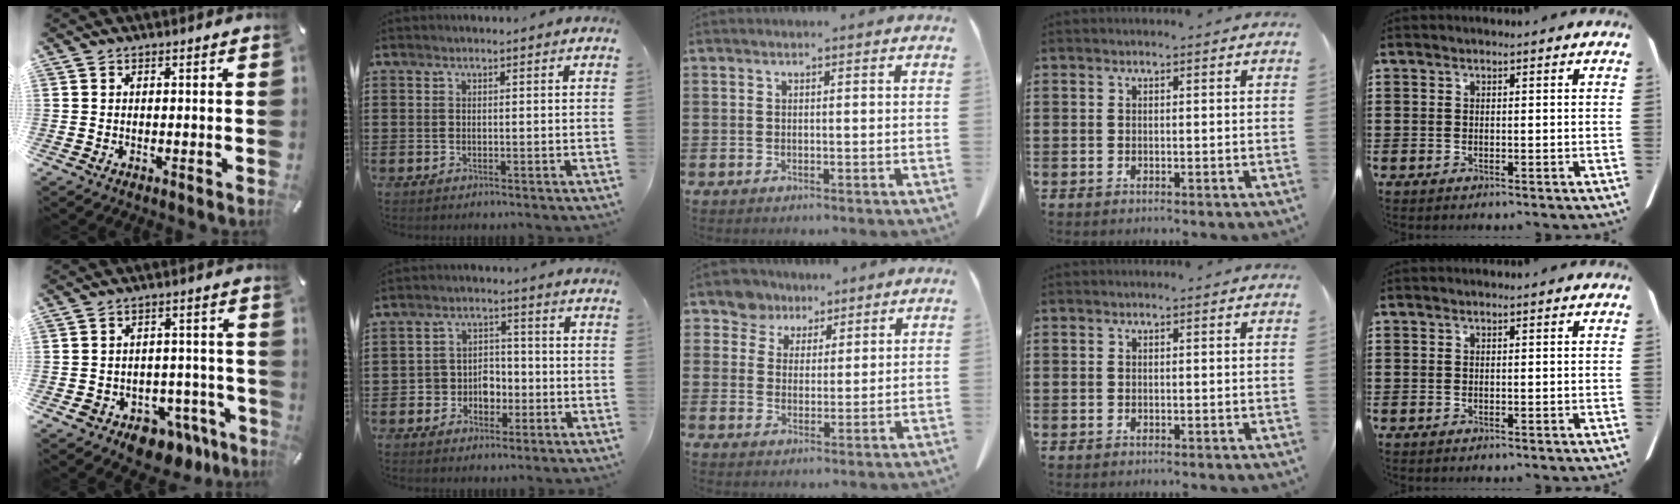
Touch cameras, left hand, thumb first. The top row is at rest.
{"thumb": {"total": 6.7, "force": [-3.6, 5.2, 2.2], "torque": [-0.022, 0.013, -0.058]}, "index": {"total": 4.5, "force": [-2.0, 3.8, 1.4], "torque": [-0.036, 0.009, -0.042]}, "middle": {"total": 5.4, "force": [4.2, 3.4, 0.5], "torque": [-0.039, -0.004, 0.079]}}